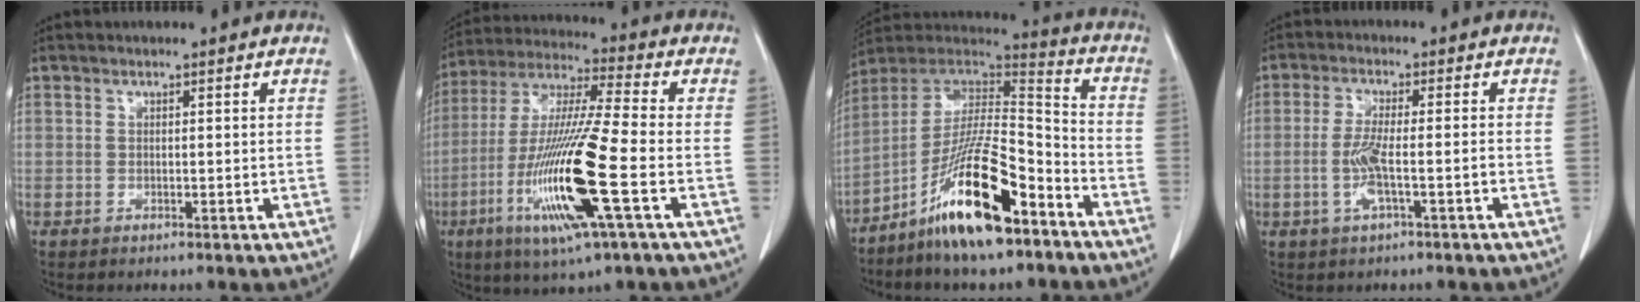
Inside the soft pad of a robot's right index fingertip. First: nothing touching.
{"total": 18.1, "force": [-5.7, 0.3, 17.2], "torque": [-0.359, -0.024, -0.112]}
{"total": 17.6, "force": [-10.7, 3.1, 13.6], "torque": [-0.269, -0.002, -0.193]}
{"total": 4.8, "force": [-1.5, 0.3, 4.5], "torque": [-0.095, -0.004, -0.030]}